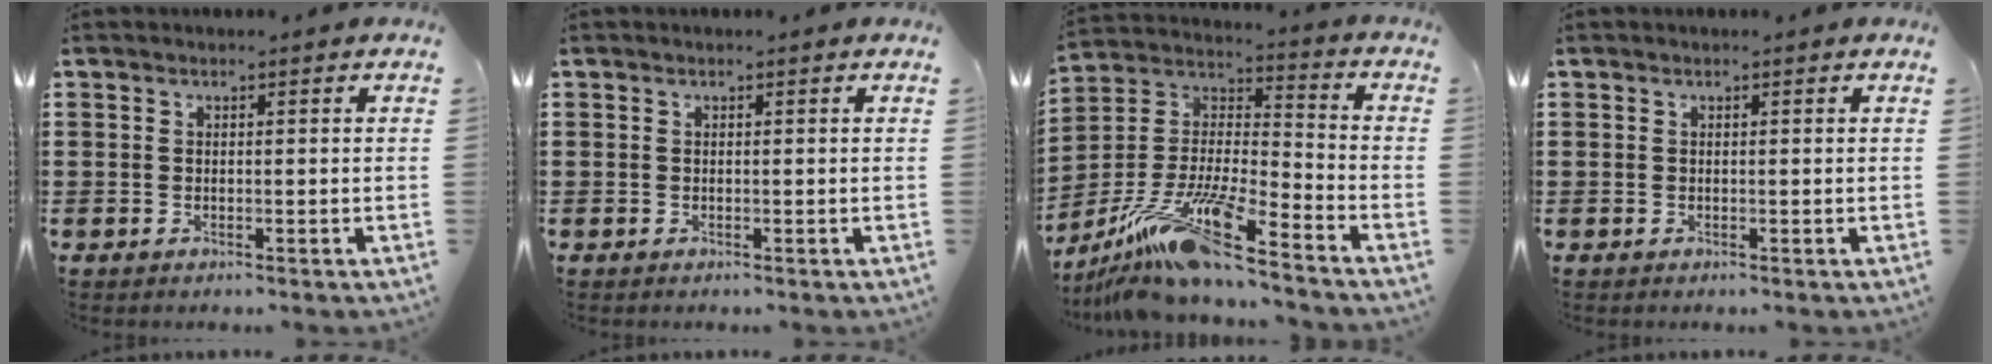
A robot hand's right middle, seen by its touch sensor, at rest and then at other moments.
{"total": 0.0}
{"total": 14.9, "force": [-11.4, 1.3, 9.6], "torque": [-0.208, 0.001, -0.224]}
{"total": 0.0}